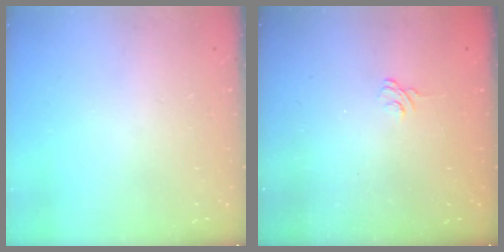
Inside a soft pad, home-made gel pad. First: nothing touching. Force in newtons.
{"total": 2.5, "press": 2.1, "slide": 1.3}